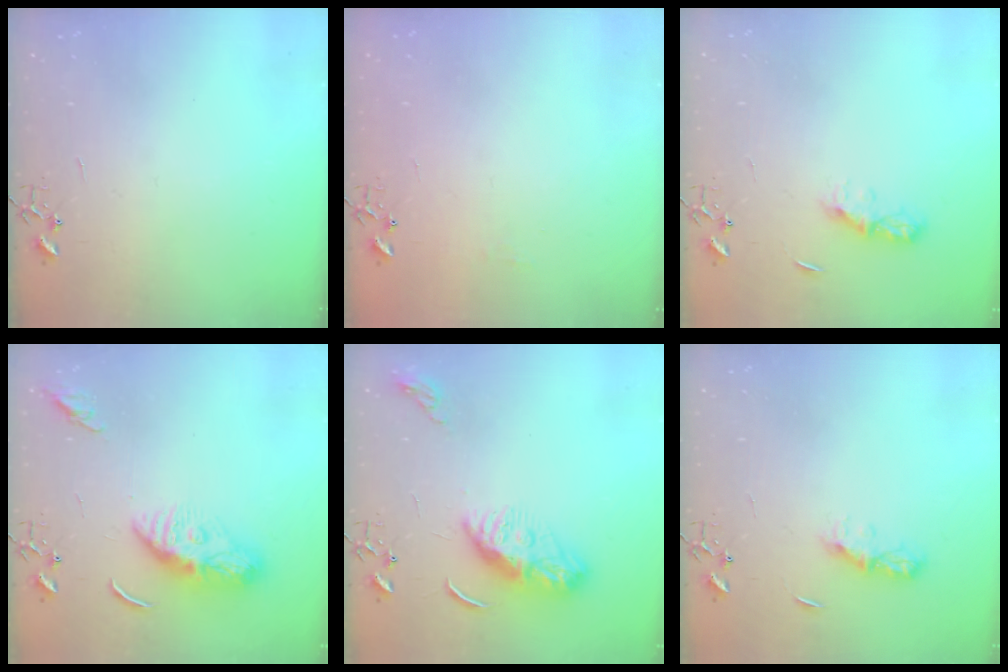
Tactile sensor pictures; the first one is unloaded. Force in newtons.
{"total": 4.6, "press": 4.6, "slide": 0.7}
{"total": 6.4, "press": 6.3, "slide": 0.7}
{"total": 10.8, "press": 10.7, "slide": 1.0}
{"total": 10.9, "press": 10.9, "slide": 0.4}
{"total": 6.4, "press": 6.3, "slide": 0.7}